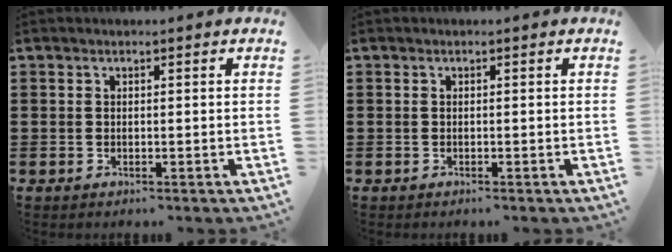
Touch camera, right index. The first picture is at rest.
{"total": 0.0}